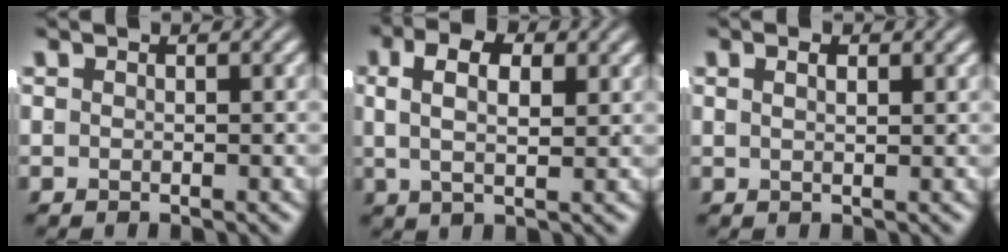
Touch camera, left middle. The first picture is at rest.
{"total": 5.5, "force": [1.9, 2.8, 4.3], "torque": [-0.061, 0.009, 0.026]}
{"total": 1.2, "force": [0.4, -0.7, 0.9], "torque": [0.000, -0.003, 0.010]}